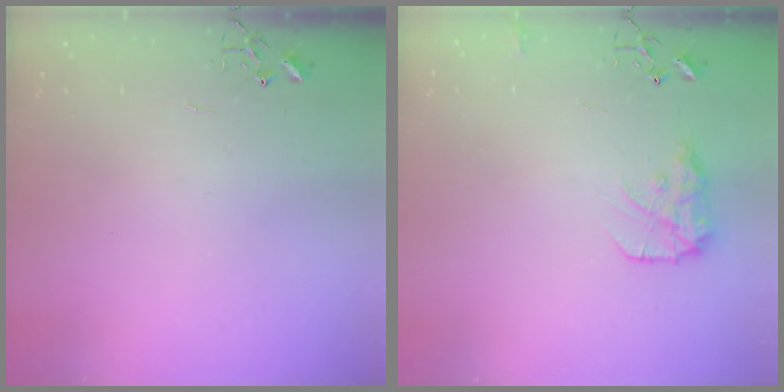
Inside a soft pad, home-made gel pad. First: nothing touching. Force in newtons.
{"total": 10.8, "press": 10.8, "slide": 0.4}